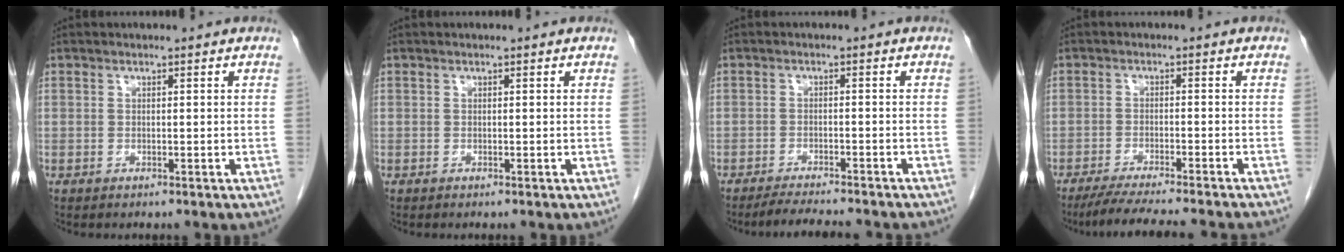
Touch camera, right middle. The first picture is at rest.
{"total": 0.0}
{"total": 8.7, "force": [-7.9, 0.9, 3.7], "torque": [-0.052, -0.013, -0.111]}
{"total": 12.3, "force": [-10.9, -0.2, 5.7], "torque": [-0.071, -0.022, -0.158]}